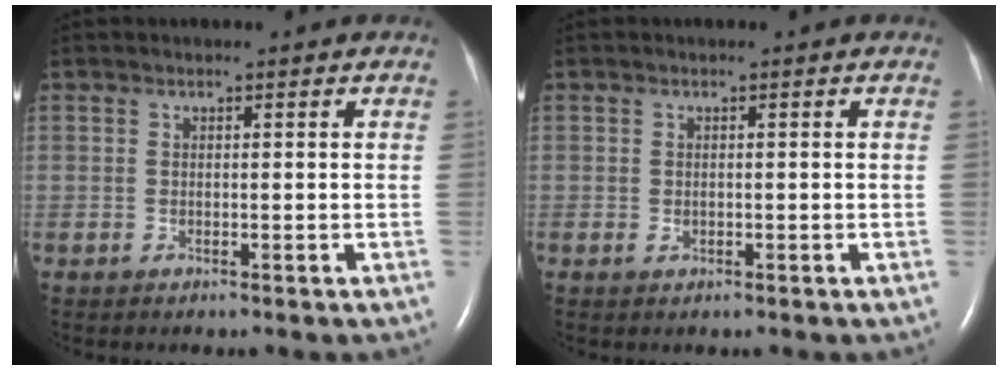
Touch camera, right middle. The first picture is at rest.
{"total": 0.9, "force": [-0.3, 0.7, 0.5], "torque": [-0.013, -0.001, -0.002]}